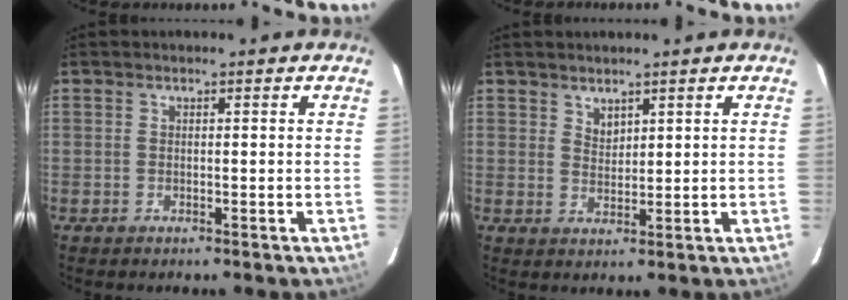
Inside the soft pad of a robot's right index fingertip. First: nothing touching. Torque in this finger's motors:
{"motor_torque": [0.06, 0.13, 0.09, 0.00]}